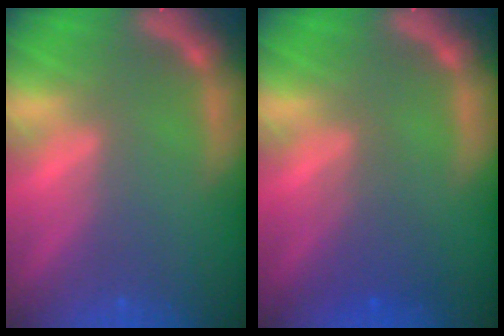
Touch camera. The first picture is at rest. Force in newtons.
{"total": 2.4}